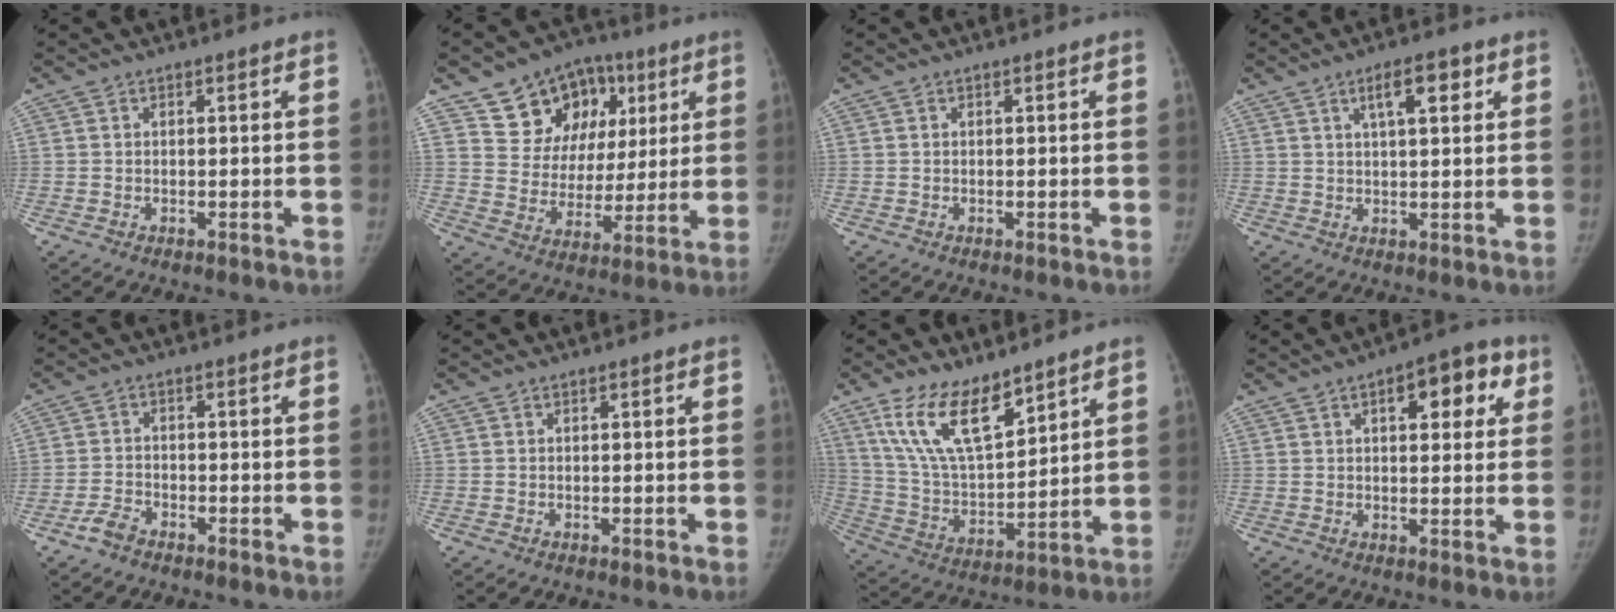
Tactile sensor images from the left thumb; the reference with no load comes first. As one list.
[{"total": 16.3, "force": [7.6, 12.5, 7.2], "torque": [-0.063, -0.003, 0.130]}, {"total": 0.0}, {"total": 5.9, "force": [2.7, 2.0, 4.8], "torque": [-0.067, -0.003, 0.041]}, {"total": 3.1, "force": [-2.5, 1.4, 1.2], "torque": [-0.028, 0.013, -0.048]}, {"total": 0.0}, {"total": 14.8, "force": [9.9, 6.1, 9.2], "torque": [-0.141, -0.055, 0.202]}, {"total": 10.1, "force": [4.1, 5.0, 7.8], "torque": [-0.062, 0.005, 0.047]}]